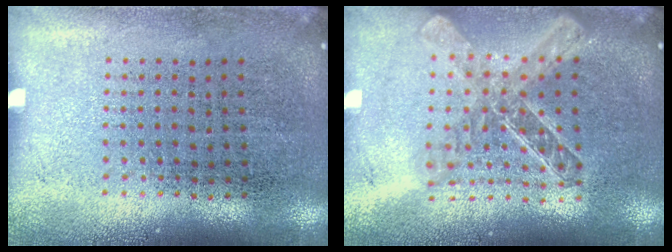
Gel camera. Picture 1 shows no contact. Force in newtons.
{"total": 1.9, "press": 1.6, "slide": 1.0}